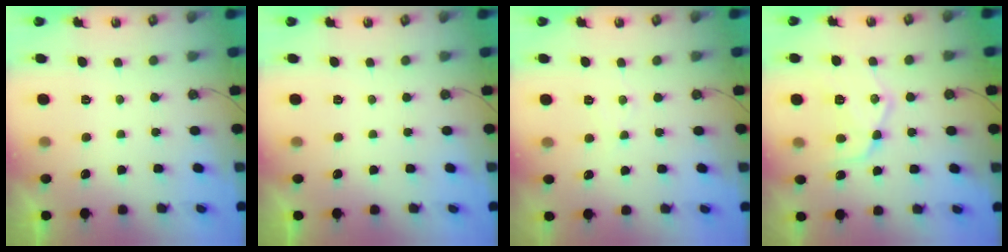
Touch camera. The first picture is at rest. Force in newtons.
{"total": 0.0}
{"total": 5.8, "press": 5.8, "slide": 0.6}
{"total": 15.1, "press": 15.0, "slide": 1.3}